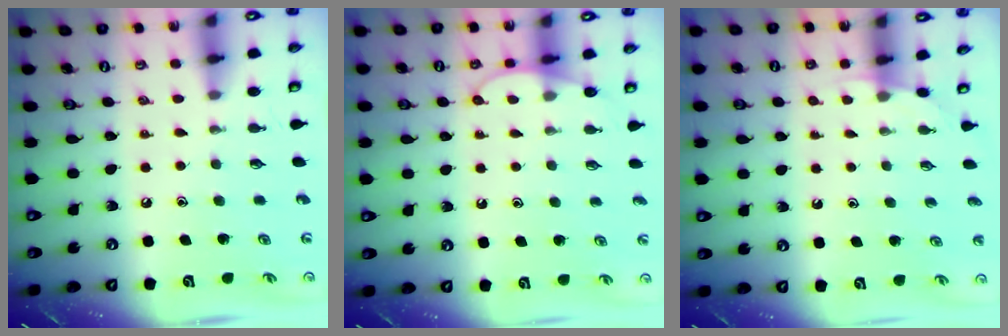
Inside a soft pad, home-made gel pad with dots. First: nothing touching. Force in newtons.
{"total": 6.5, "press": 6.5, "slide": 0.5}
{"total": 2.7, "press": 2.7, "slide": 0.1}